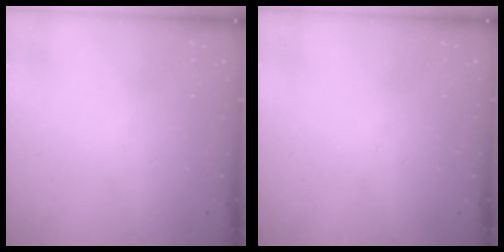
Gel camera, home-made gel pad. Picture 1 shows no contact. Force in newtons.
{"total": 0.0}